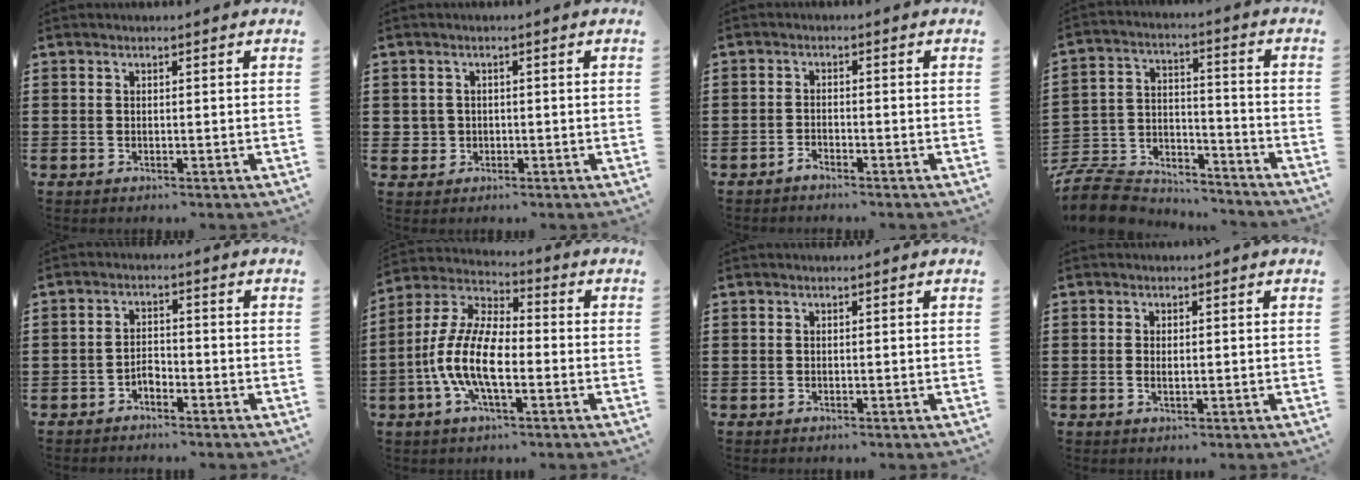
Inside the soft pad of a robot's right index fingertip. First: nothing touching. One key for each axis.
{"total": 1.9, "fx": -0.3, "fy": 1.8, "fz": 0.3, "tx": -0.013, "ty": 0.006, "tz": -0.008}
{"total": 1.4, "fx": -1.4, "fy": 0.1, "fz": 0.2, "tx": -0.007, "ty": 0.000, "tz": -0.027}
{"total": 9.7, "fx": -9.1, "fy": 2.8, "fz": 2.0, "tx": -0.056, "ty": 0.019, "tz": -0.182}
{"total": 2.0, "fx": -1.5, "fy": 1.0, "fz": 0.9, "tx": -0.021, "ty": 0.004, "tz": -0.033}
{"total": 11.0, "fx": -3.2, "fy": 4.5, "fz": 9.5, "tx": -0.229, "ty": -0.008, "tz": -0.067}
{"total": 0.0}
{"total": 1.2, "fx": 0.0, "fy": 0.5, "fz": 1.0, "tx": -0.020, "ty": 0.004, "tz": -0.001}